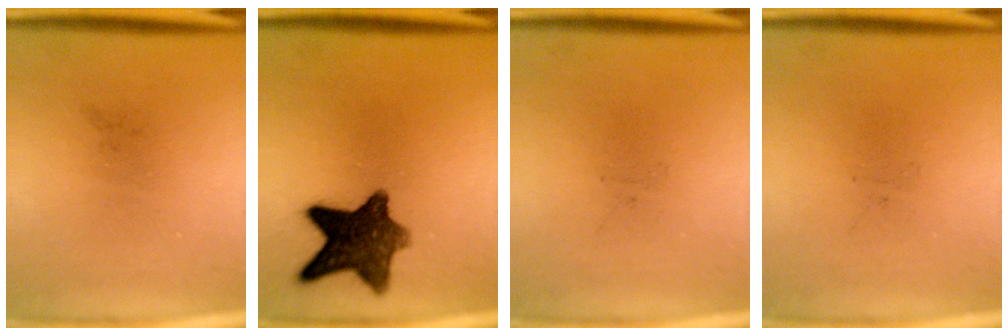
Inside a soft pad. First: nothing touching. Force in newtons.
{"total": 11.3}
{"total": 0.0}
{"total": 0.0}